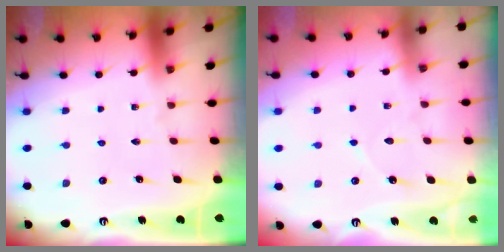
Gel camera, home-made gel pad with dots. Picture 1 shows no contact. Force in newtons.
{"total": 5.3, "press": 5.3, "slide": 0.5}